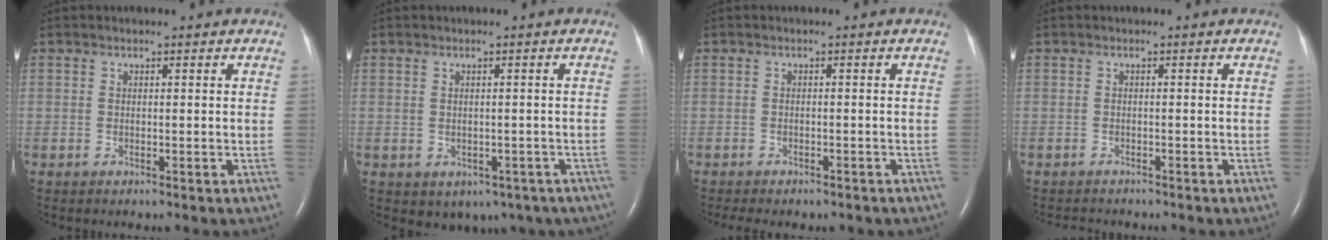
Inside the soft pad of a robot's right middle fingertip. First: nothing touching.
{"total": 8.1, "force": [-5.0, 5.6, 3.0], "torque": [-0.026, 0.014, -0.050]}
{"total": 8.0, "force": [-6.7, 2.6, 3.4], "torque": [-0.043, 0.001, -0.073]}
{"total": 2.5, "force": [-2.3, 0.7, 0.5], "torque": [-0.009, -0.007, -0.030]}